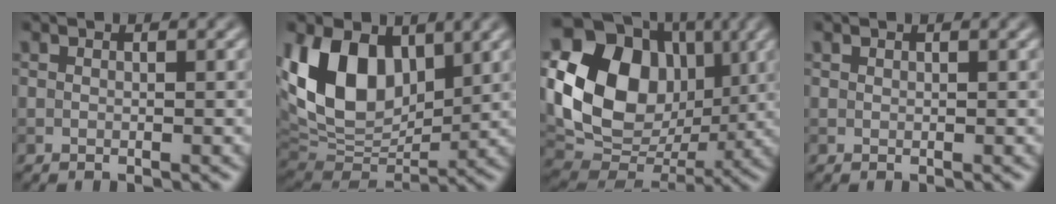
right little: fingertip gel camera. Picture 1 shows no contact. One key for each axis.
{"total": 11.6, "fx": 3.2, "fy": 7.6, "fz": 8.1, "tx": -0.176, "ty": 0.001, "tz": 0.052}
{"total": 13.9, "fx": 2.2, "fy": 10.8, "fz": 8.5, "tx": -0.166, "ty": -0.001, "tz": 0.035}
{"total": 0.0}